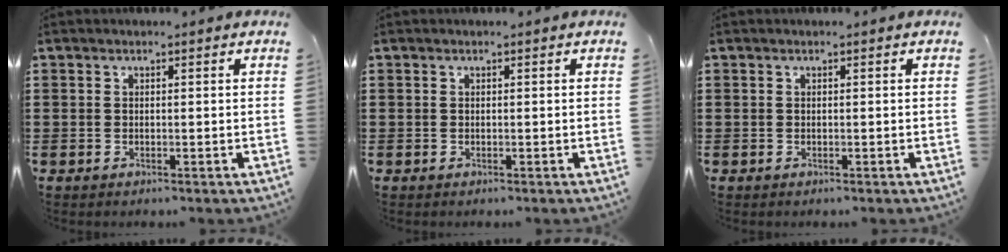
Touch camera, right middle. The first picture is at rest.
{"total": 0.0}
{"total": 0.0}